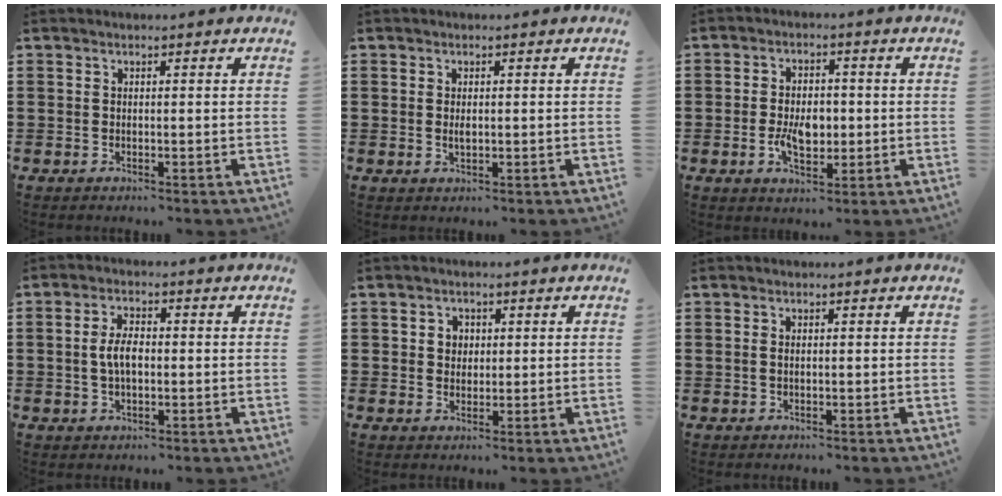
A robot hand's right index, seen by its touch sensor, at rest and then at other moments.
{"total": 1.1, "force": [0.2, 0.5, 1.0], "torque": [-0.020, 0.003, 0.002]}
{"total": 5.7, "force": [-0.8, 3.4, 4.5], "torque": [-0.089, 0.001, -0.019]}
{"total": 4.3, "force": [-0.1, 2.2, 3.7], "torque": [-0.086, 0.002, -0.008]}
{"total": 2.3, "force": [0.4, 2.1, 0.8], "torque": [-0.024, 0.011, 0.006]}
{"total": 0.7, "force": [0.1, 0.4, 0.6], "torque": [-0.013, 0.003, 0.002]}